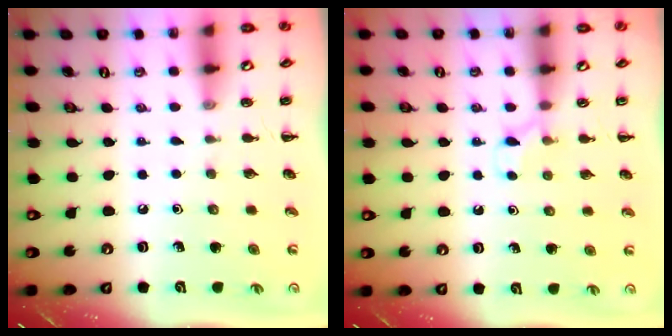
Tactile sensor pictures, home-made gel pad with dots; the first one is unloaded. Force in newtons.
{"total": 4.2, "press": 4.0, "slide": 1.3}